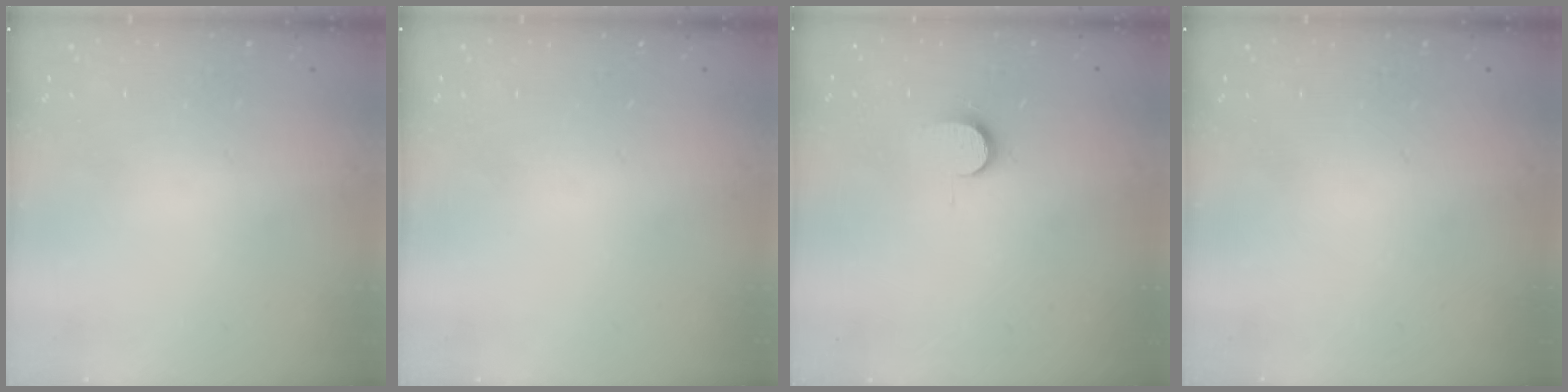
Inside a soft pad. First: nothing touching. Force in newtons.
{"total": 0.0}
{"total": 6.8, "press": 6.8, "slide": 0.5}
{"total": 0.0}